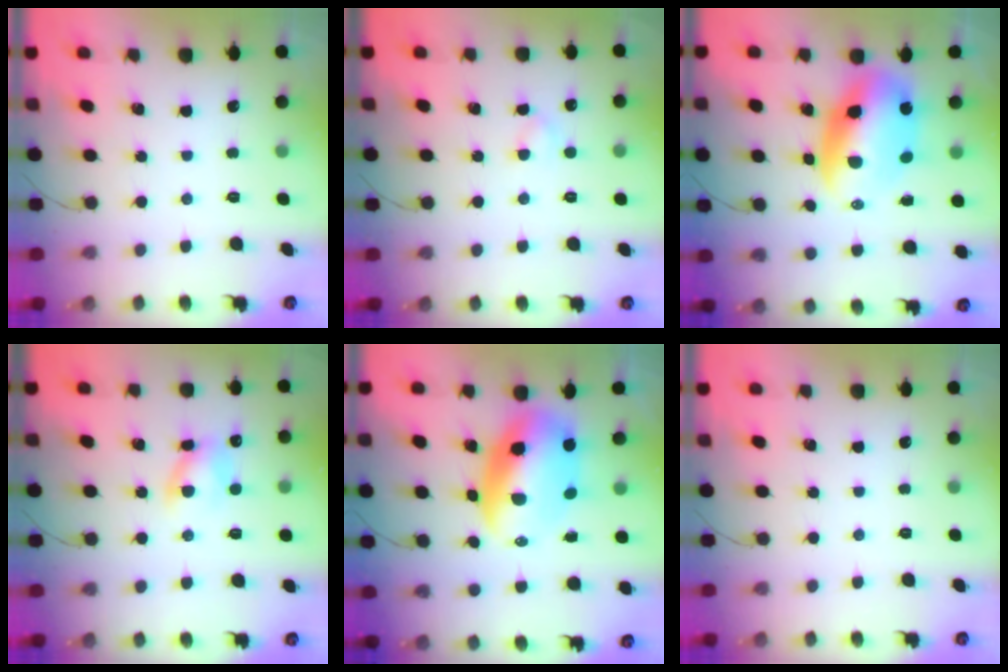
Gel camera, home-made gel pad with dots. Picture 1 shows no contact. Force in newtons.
{"total": 2.7, "press": 2.5, "slide": 1.1}
{"total": 13.4, "press": 13.0, "slide": 3.1}
{"total": 6.9, "press": 6.8, "slide": 1.4}
{"total": 12.5, "press": 12.0, "slide": 3.4}
{"total": 0.0}